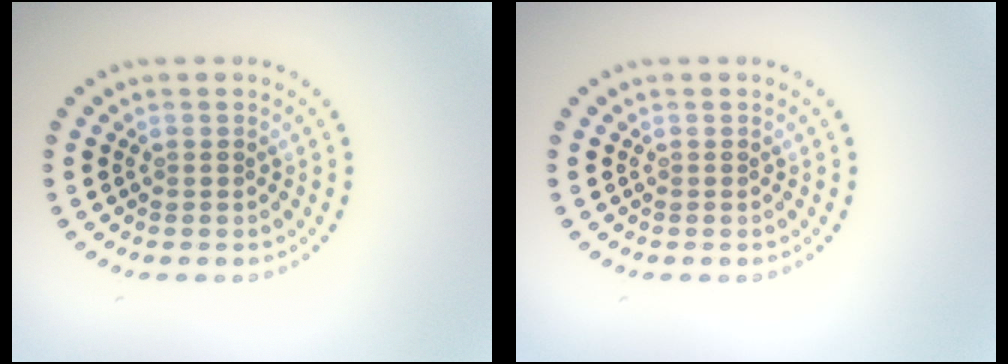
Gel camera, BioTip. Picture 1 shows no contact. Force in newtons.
{"total": 0.0}